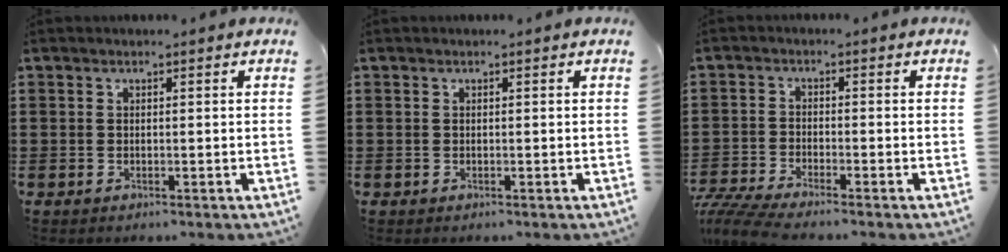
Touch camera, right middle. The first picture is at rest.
{"total": 0.0}
{"total": 4.0, "force": [-3.7, 0.0, 1.5], "torque": [-0.048, -0.016, -0.080]}